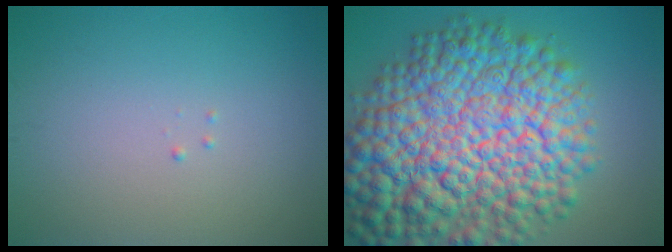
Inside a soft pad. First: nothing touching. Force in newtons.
{"total": 16.7, "press": 16.7, "slide": 0.5}